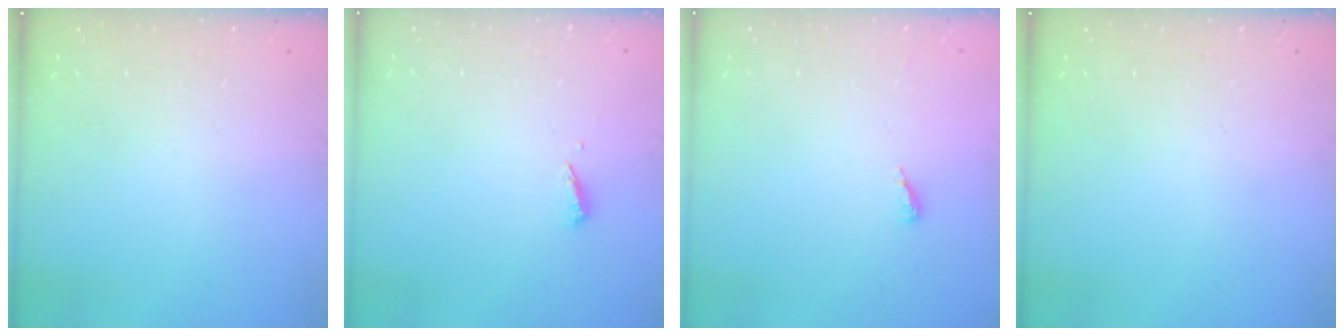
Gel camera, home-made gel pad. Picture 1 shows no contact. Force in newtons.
{"total": 2.5, "press": 2.5, "slide": 0.1}
{"total": 2.8, "press": 2.8, "slide": 0.2}
{"total": 0.0}